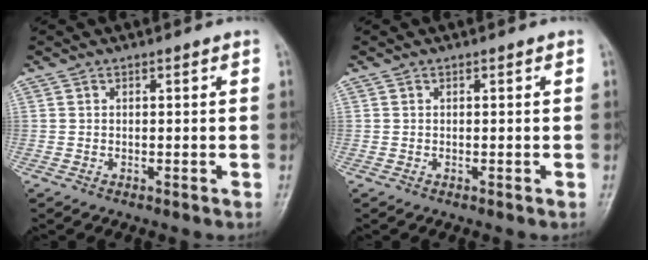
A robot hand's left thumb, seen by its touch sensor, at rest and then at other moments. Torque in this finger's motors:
{"motor_torque": [-0.02, 0.02, 0.00, 0.00, 0.00]}